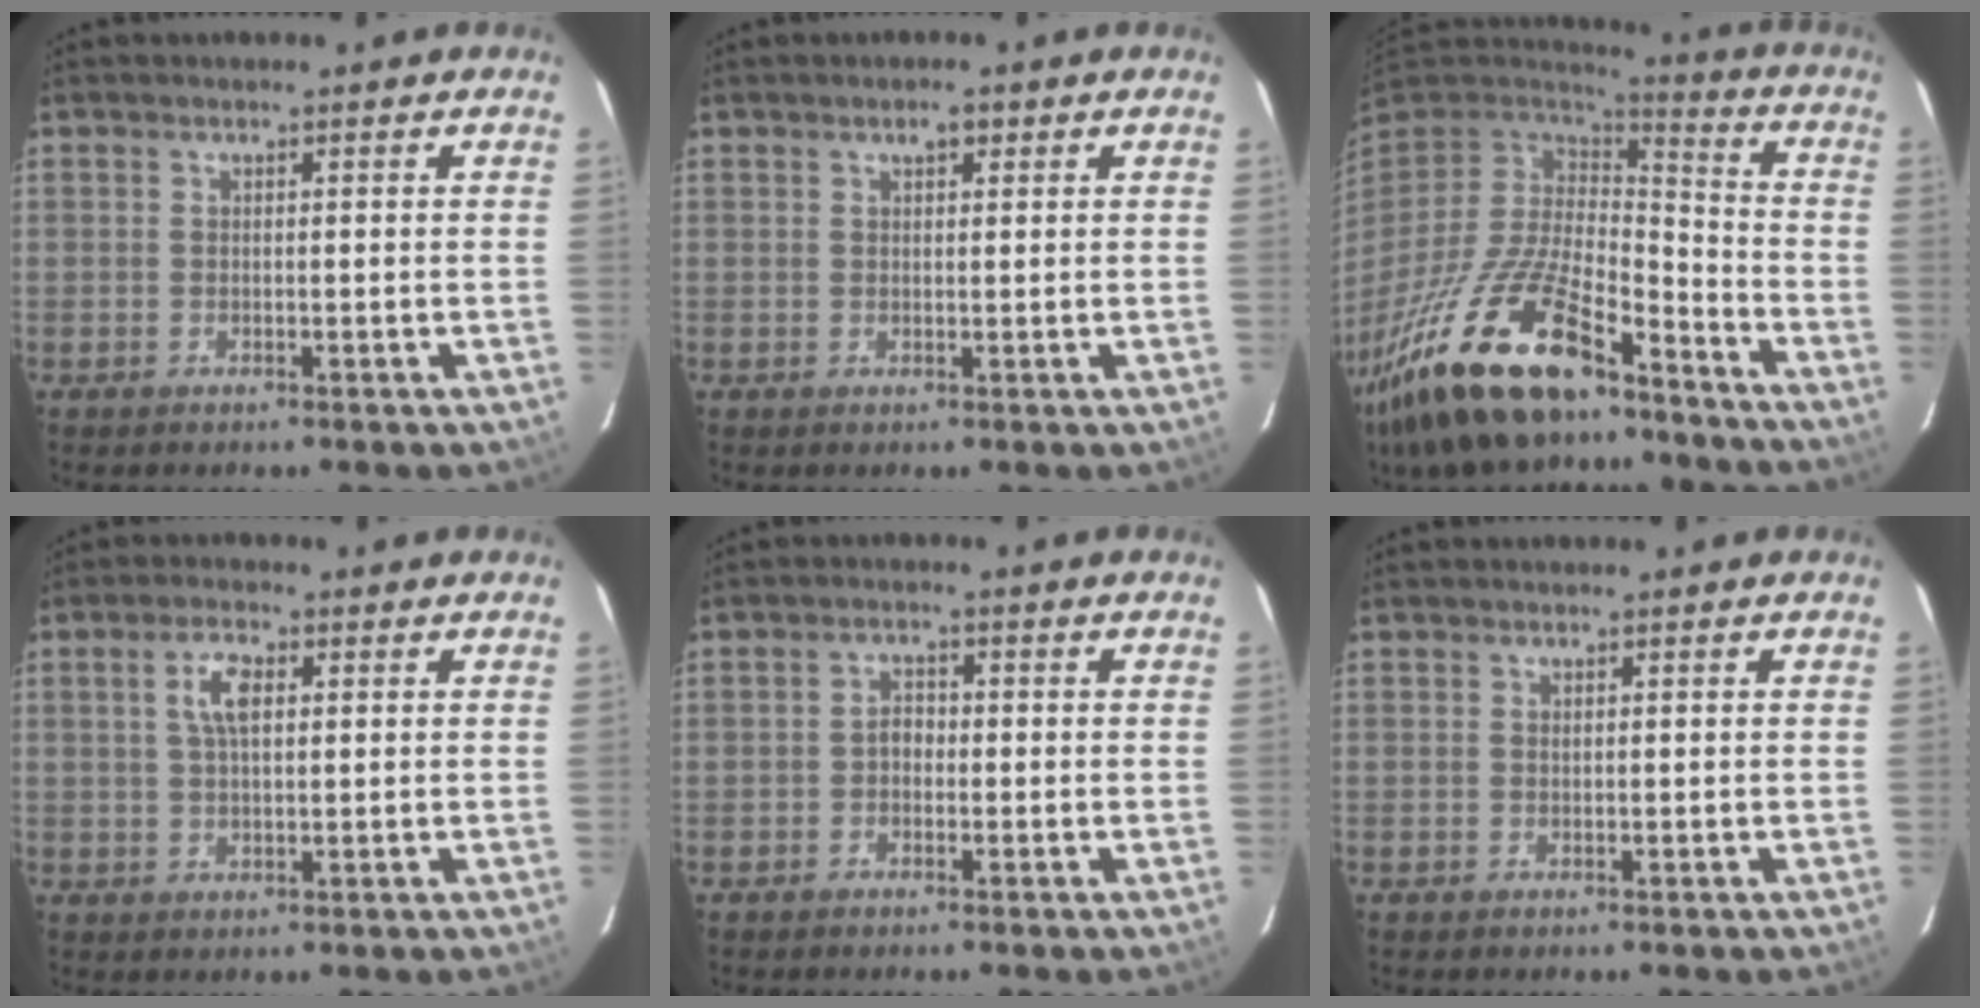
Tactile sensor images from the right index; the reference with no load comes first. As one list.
[{"total": 1.7, "force": [0.9, 0.9, 1.2], "torque": [-0.017, 0.007, 0.015]}, {"total": 25.9, "force": [-17.4, 9.5, 16.6], "torque": [-0.336, -0.043, -0.300]}, {"total": 4.6, "force": [1.3, 2.0, 3.9], "torque": [-0.074, 0.008, 0.026]}, {"total": 1.8, "force": [-0.6, 1.4, 1.0], "torque": [-0.018, 0.008, -0.013]}, {"total": 0.0}]